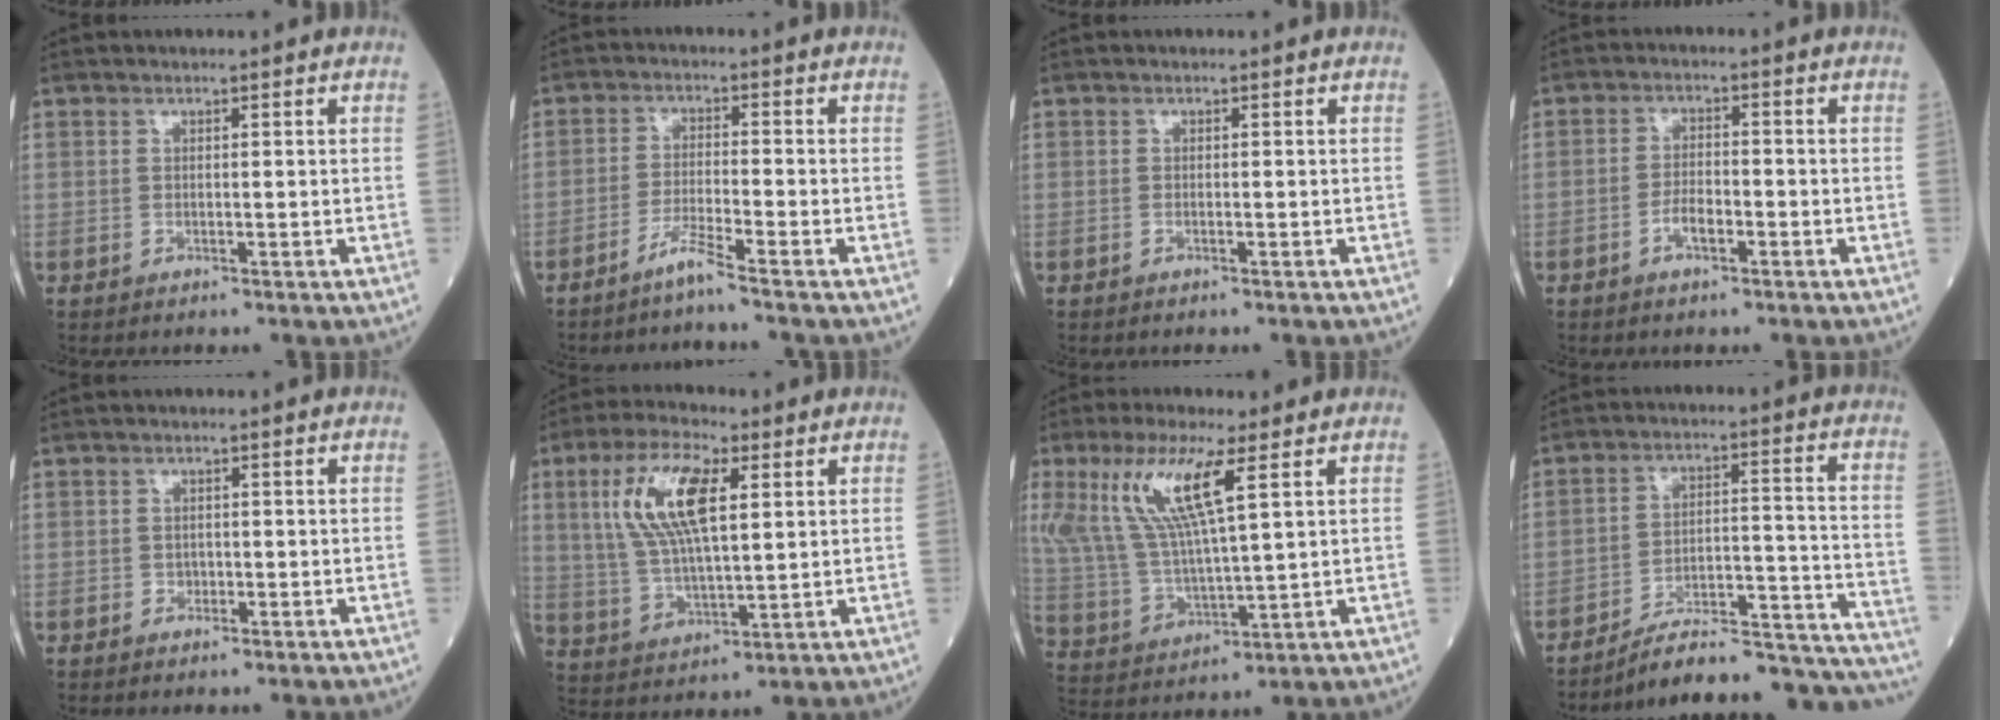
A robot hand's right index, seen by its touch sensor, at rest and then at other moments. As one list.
[{"total": 3.6, "force": [-3.0, -1.0, 1.8], "torque": [-0.042, -0.013, -0.065]}, {"total": 0.0}, {"total": 3.3, "force": [-1.6, 1.2, 2.6], "torque": [-0.046, 0.005, -0.031]}, {"total": 1.0, "force": [-0.5, 0.8, 0.4], "torque": [-0.003, 0.004, -0.009]}, {"total": 12.3, "force": [3.9, 3.7, 11.1], "torque": [-0.237, 0.015, 0.075]}, {"total": 12.8, "force": [5.6, 1.7, 11.4], "torque": [-0.260, 0.006, 0.111]}, {"total": 22.8, "force": [-21.8, 2.3, 6.5], "torque": [-0.037, 0.035, -0.302]}]